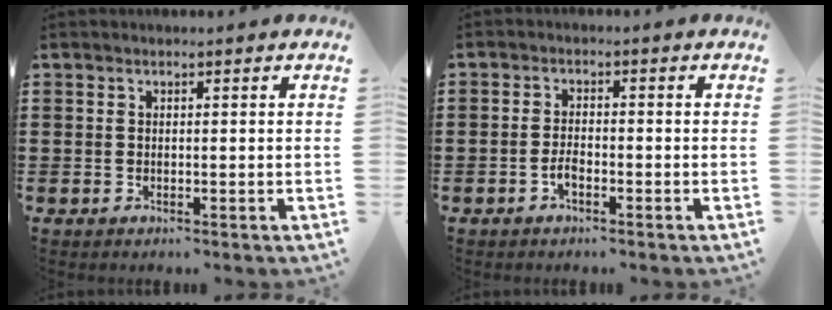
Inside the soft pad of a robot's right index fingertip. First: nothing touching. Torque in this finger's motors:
{"motor_torque": [1.63, 0.51, 0.33, 0.01]}